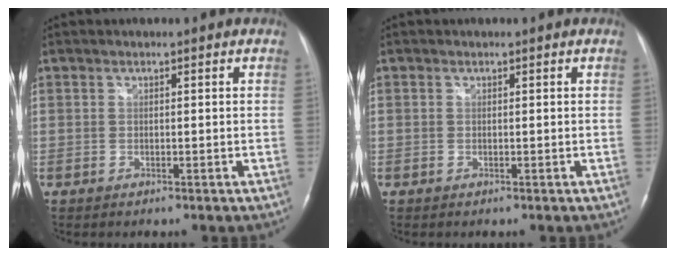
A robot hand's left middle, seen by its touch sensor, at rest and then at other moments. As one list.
[{"total": 0.5, "force": [-0.1, 0.5, 0.1], "torque": [0.000, 0.004, -0.003]}]